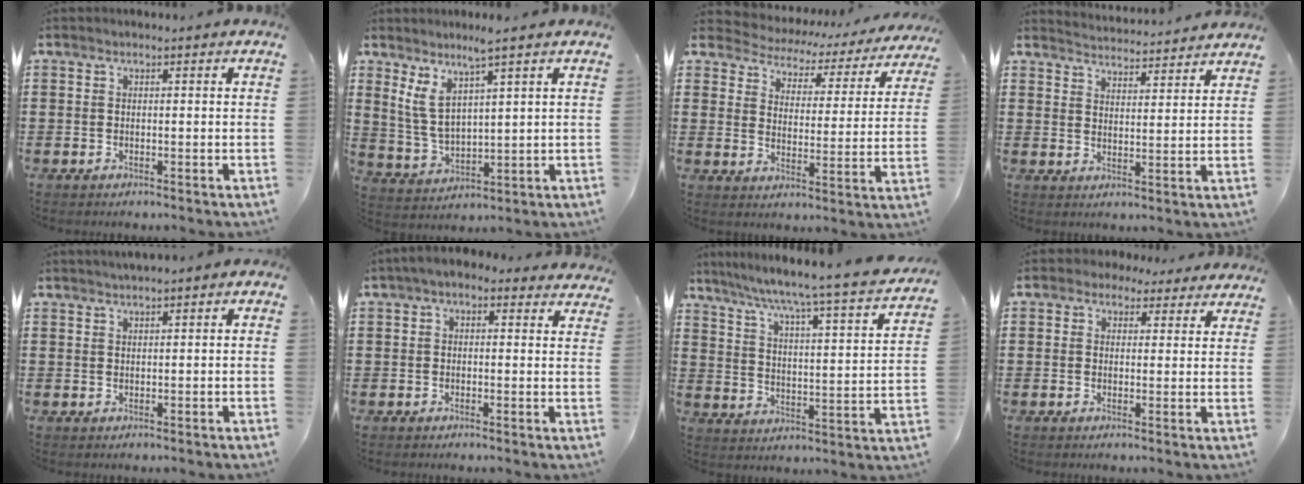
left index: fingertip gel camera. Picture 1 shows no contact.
{"total": 6.4, "force": [3.6, 1.5, 5.0], "torque": [-0.116, -0.011, 0.060]}
{"total": 2.7, "force": [2.6, 0.9, -0.2], "torque": [-0.021, -0.026, 0.033]}
{"total": 3.7, "force": [3.7, -0.4, -0.5], "torque": [-0.005, -0.026, 0.064]}
{"total": 0.5, "force": [0.1, 0.2, 0.4], "torque": [-0.009, 0.001, 0.002]}
{"total": 1.6, "force": [0.1, 1.2, 1.0], "torque": [-0.024, 0.009, -0.002]}
{"total": 5.0, "force": [4.3, -1.2, 2.2], "torque": [-0.065, -0.050, 0.058]}
{"total": 2.3, "force": [1.5, 1.7, 0.4], "torque": [-0.017, 0.010, 0.026]}